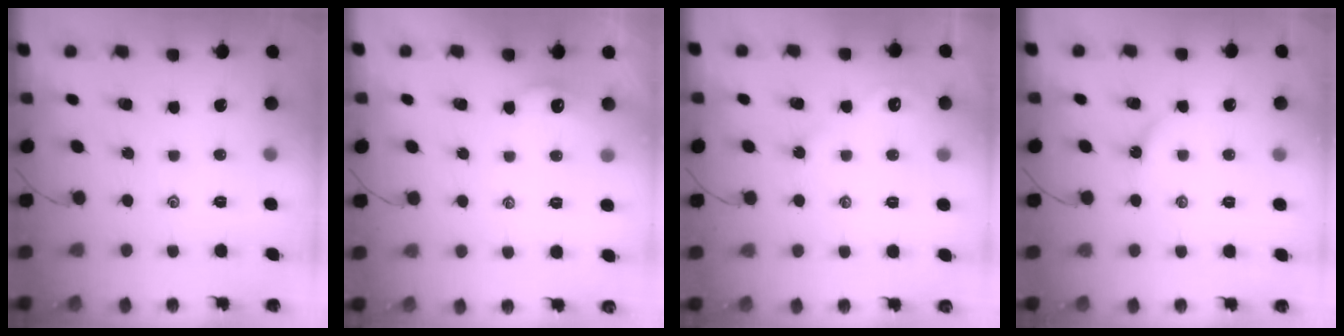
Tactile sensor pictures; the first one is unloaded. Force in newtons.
{"total": 2.1, "press": 2.0, "slide": 0.3}
{"total": 3.5, "press": 3.5, "slide": 0.5}
{"total": 3.7, "press": 3.7, "slide": 0.4}